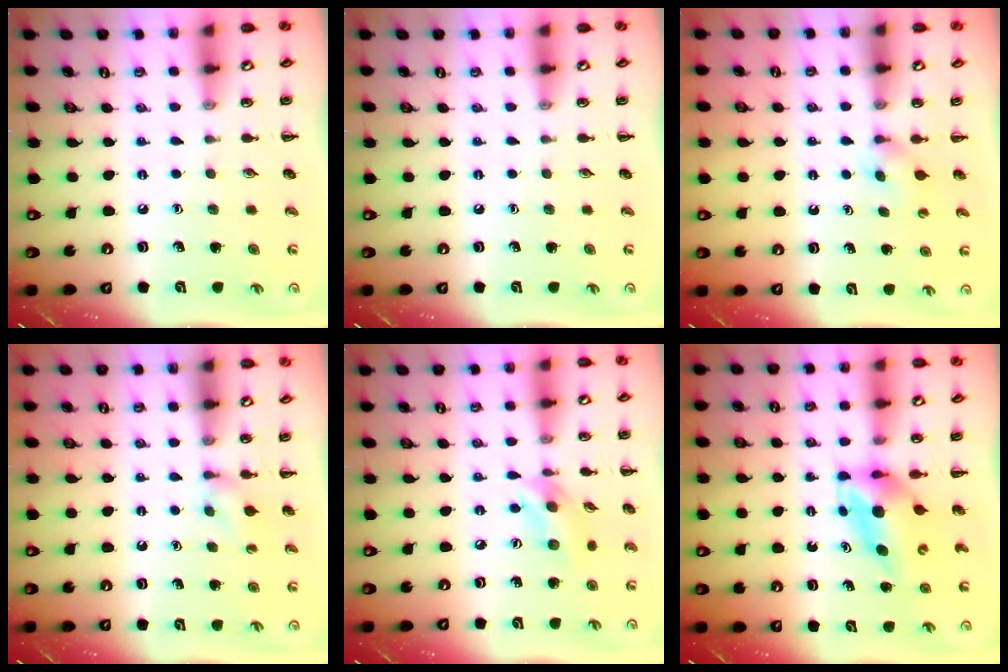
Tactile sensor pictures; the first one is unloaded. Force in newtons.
{"total": 0.0}
{"total": 2.5, "press": 2.3, "slide": 1.0}
{"total": 3.6, "press": 3.4, "slide": 1.1}
{"total": 6.9, "press": 6.8, "slide": 0.9}
{"total": 5.4, "press": 5.3, "slide": 1.0}